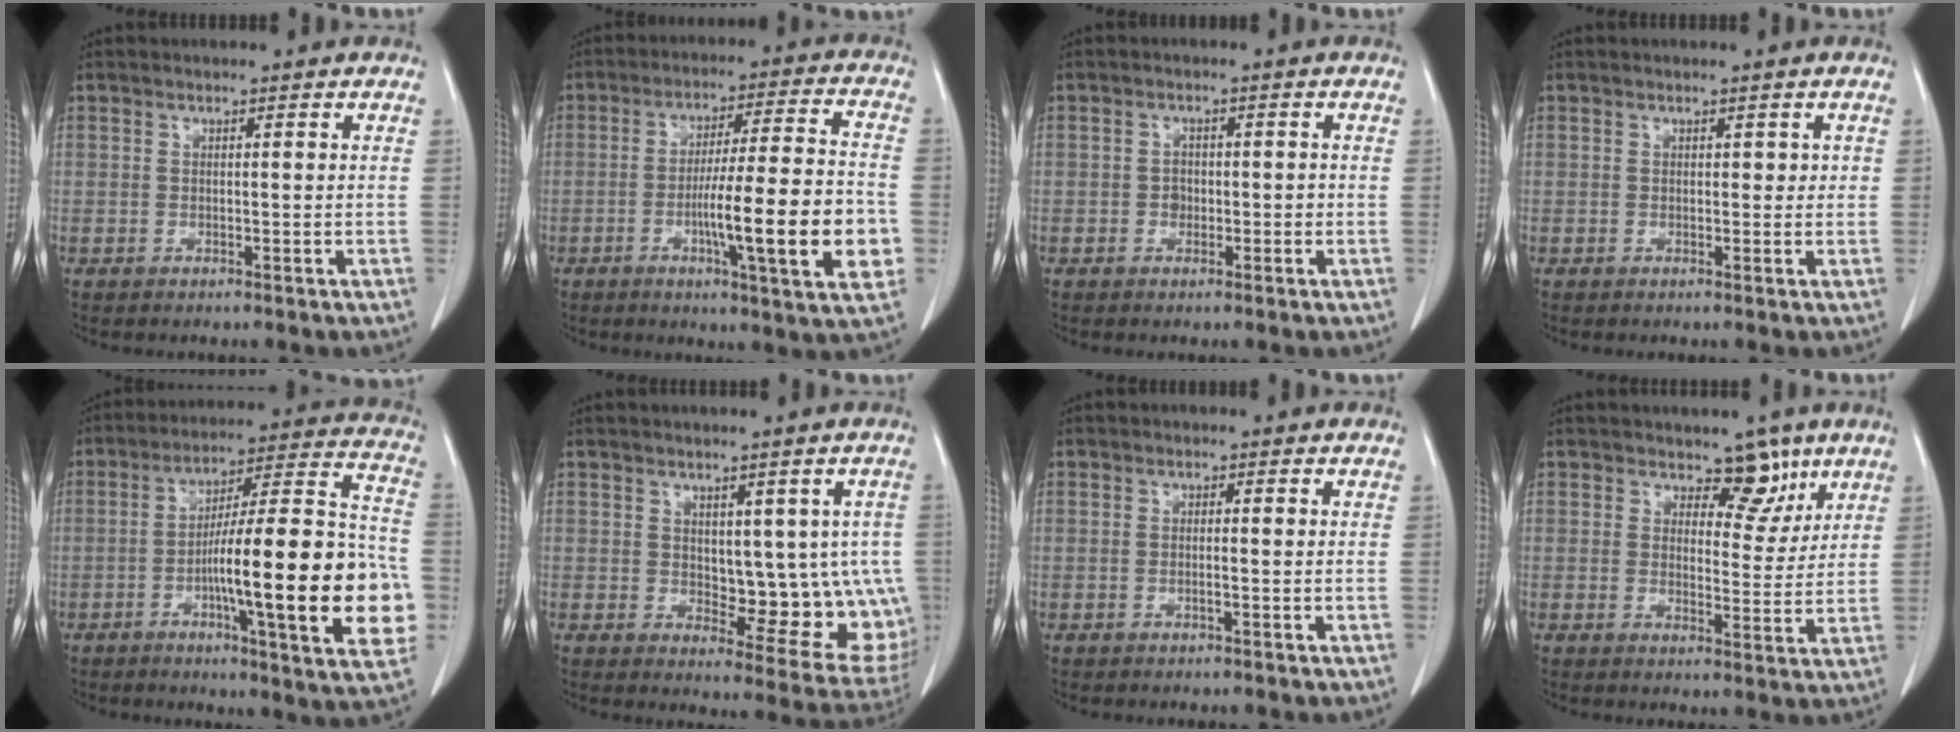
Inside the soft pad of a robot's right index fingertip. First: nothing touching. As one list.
[{"total": 16.4, "force": [-4.2, 1.0, 15.8], "torque": [-0.226, 0.000, -0.062]}, {"total": 1.9, "force": [-0.5, 1.5, 1.0], "torque": [-0.010, 0.007, -0.007]}, {"total": 1.2, "force": [0.4, 0.9, 0.6], "torque": [-0.001, 0.005, 0.004]}, {"total": 23.9, "force": [-5.2, 2.7, 23.2], "torque": [-0.281, 0.017, -0.074]}, {"total": 11.8, "force": [0.5, 5.8, 10.3], "torque": [-0.102, -0.001, 0.020]}, {"total": 0.7, "force": [-0.3, -0.1, 0.6], "torque": [-0.012, 0.001, -0.005]}, {"total": 5.3, "force": [3.7, 2.9, 2.5], "torque": [-0.015, -0.006, 0.053]}]